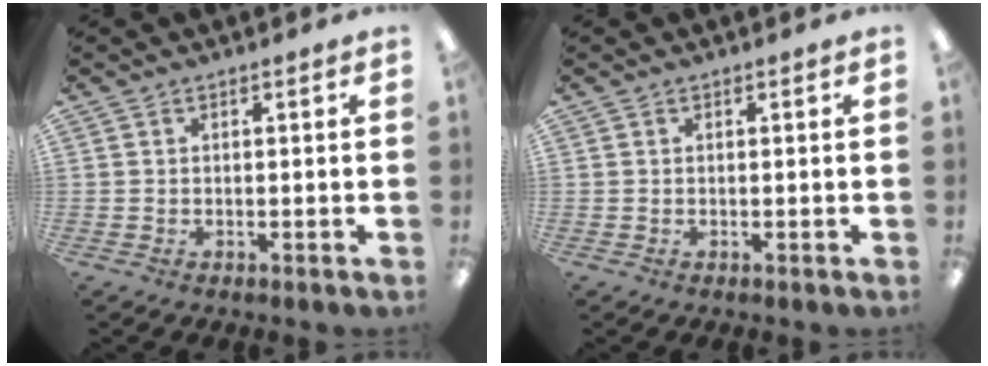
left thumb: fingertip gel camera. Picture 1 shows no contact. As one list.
[{"total": 0.0}]